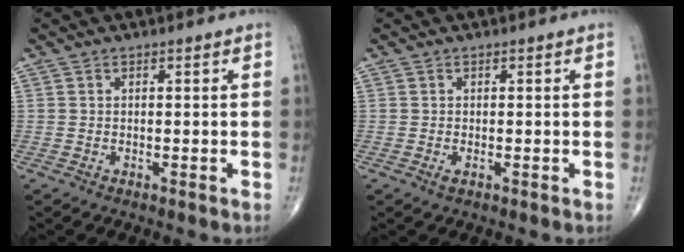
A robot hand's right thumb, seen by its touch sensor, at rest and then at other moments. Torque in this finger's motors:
{"motor_torque": [-0.19, 0.03, 0.17, 0.46, 0.07]}